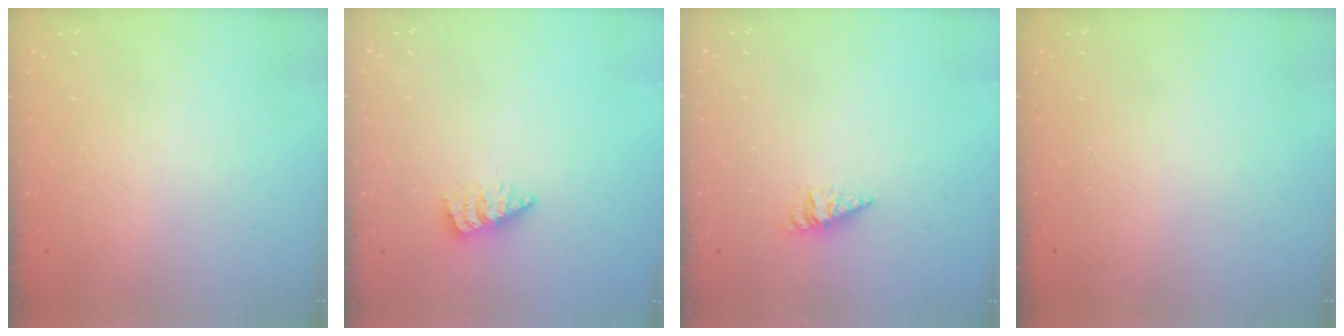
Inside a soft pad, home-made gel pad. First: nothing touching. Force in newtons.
{"total": 2.3, "press": 2.3, "slide": 0.3}
{"total": 2.6, "press": 2.6, "slide": 0.4}
{"total": 0.0}